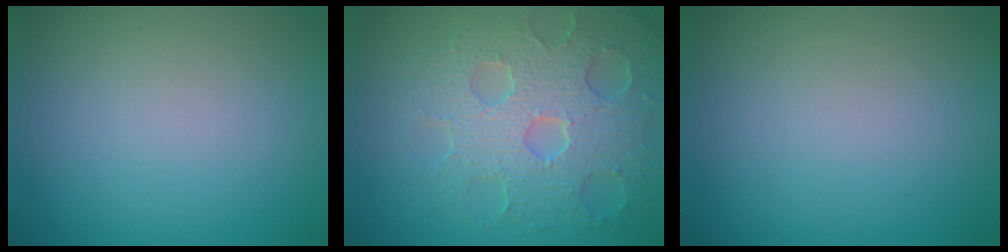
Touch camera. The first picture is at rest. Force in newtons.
{"total": 7.0, "press": 5.5, "slide": 4.3}
{"total": 0.0}